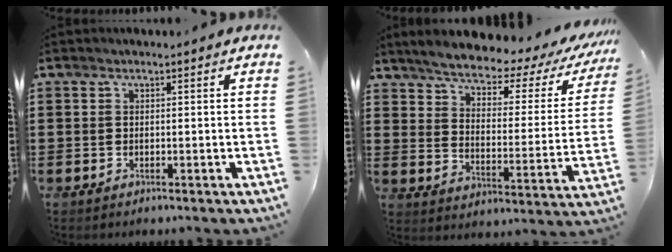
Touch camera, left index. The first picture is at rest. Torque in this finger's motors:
{"motor_torque": [2.14, 0.00, 1.05, 0.15]}